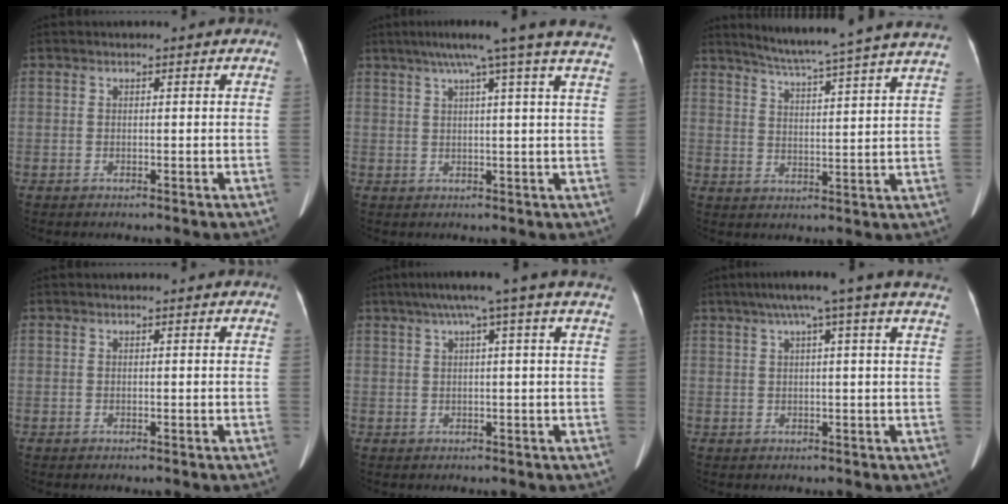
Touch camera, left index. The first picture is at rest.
{"total": 16.4, "force": [13.2, -1.7, 9.6], "torque": [-0.151, 0.009, 0.157]}
{"total": 19.9, "force": [17.6, -1.8, 9.1], "torque": [-0.151, -0.032, 0.227]}
{"total": 0.6, "force": [0.5, 0.0, 0.1], "torque": [-0.003, 0.001, 0.006]}
{"total": 9.9, "force": [7.3, -1.8, 6.4], "torque": [-0.100, 0.033, 0.081]}
{"total": 11.1, "force": [8.3, -1.2, 7.4], "torque": [-0.114, 0.039, 0.091]}